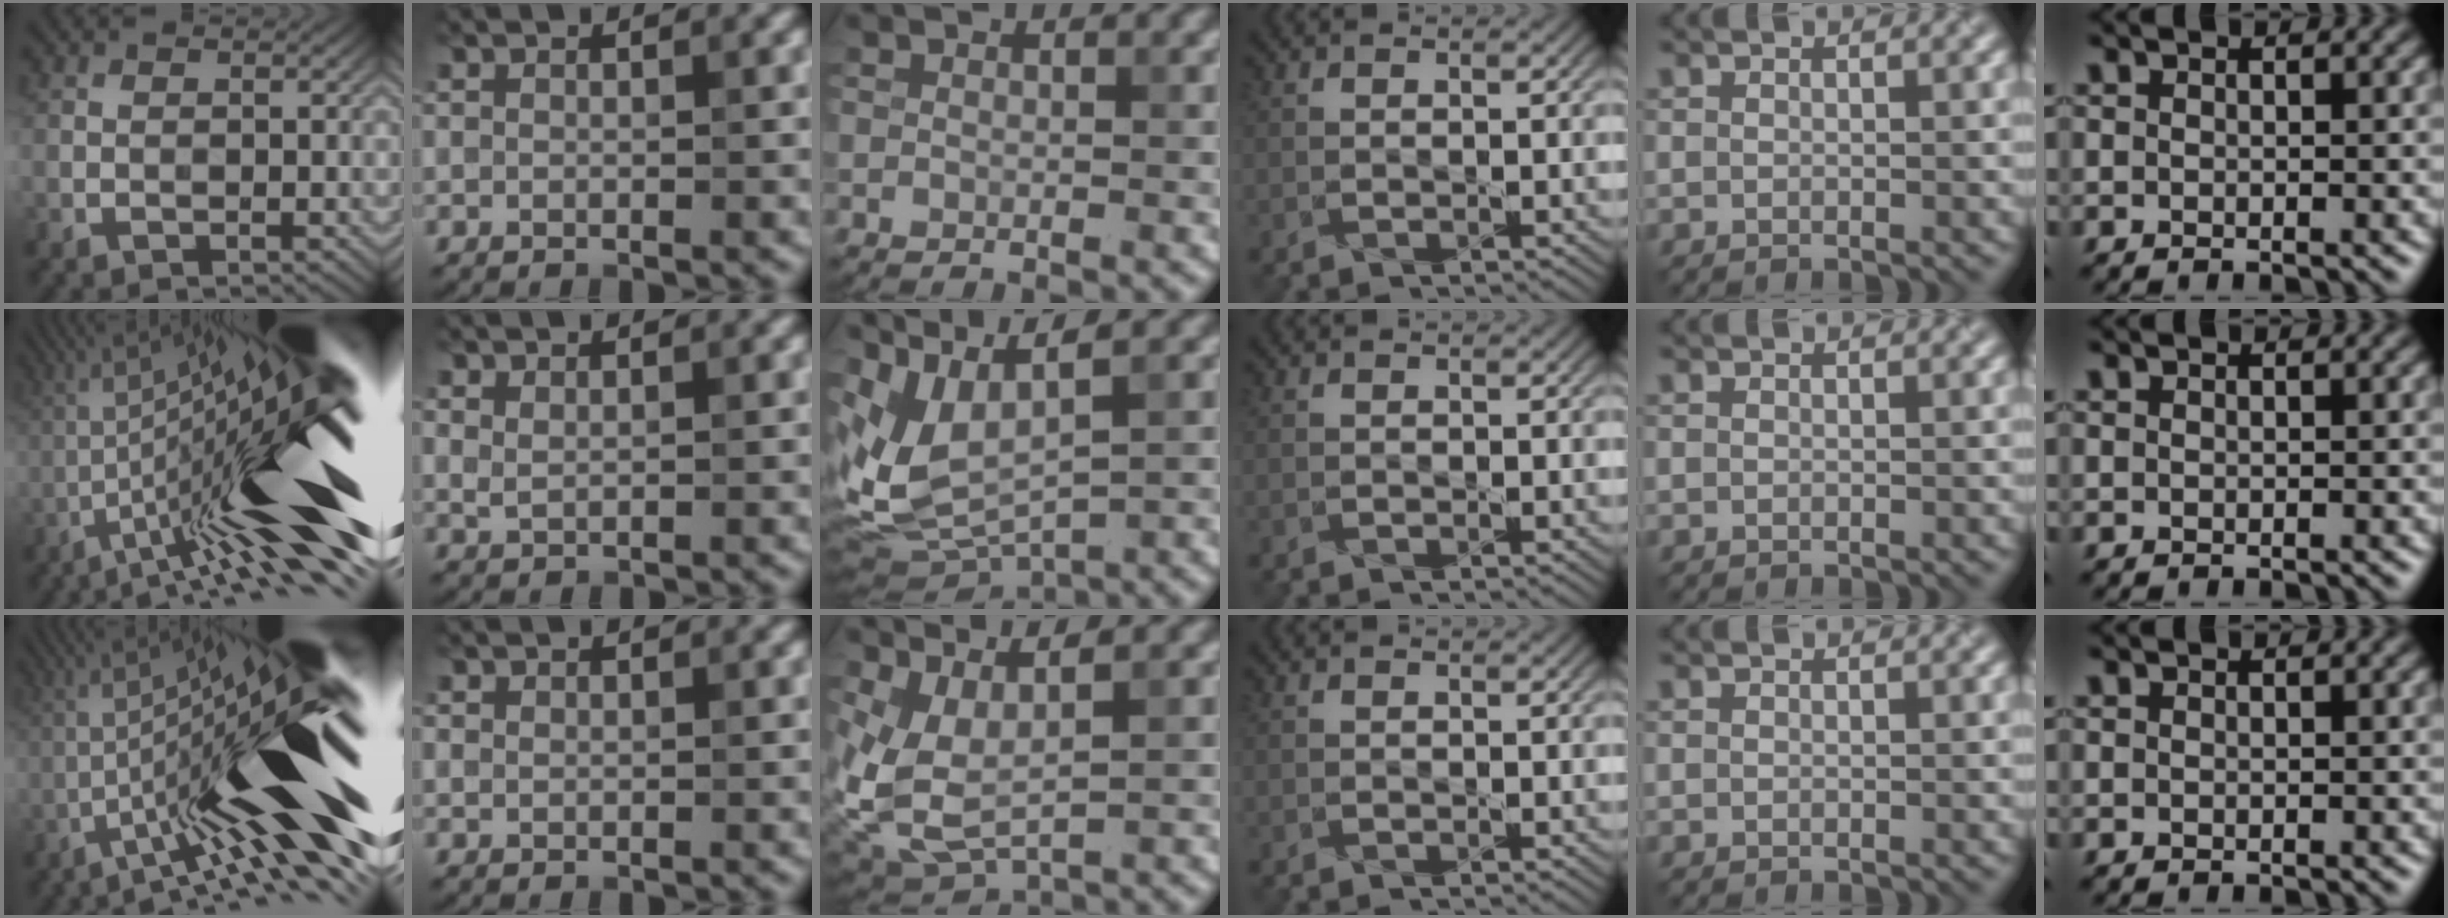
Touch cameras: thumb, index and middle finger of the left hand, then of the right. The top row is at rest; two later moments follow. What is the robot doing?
{"motion": "shake", "object": "medicine bottle"}